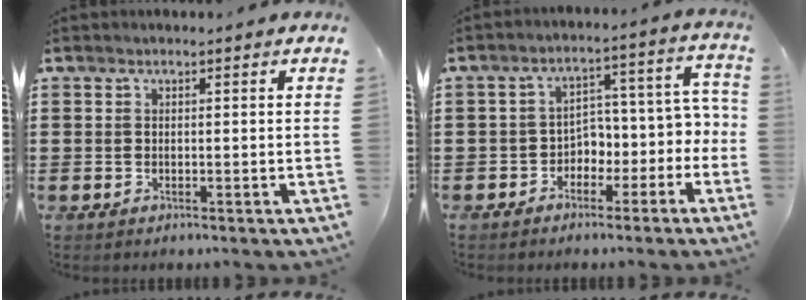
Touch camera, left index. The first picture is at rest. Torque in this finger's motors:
{"motor_torque": [0.14, 0.10, 0.27, 0.02]}